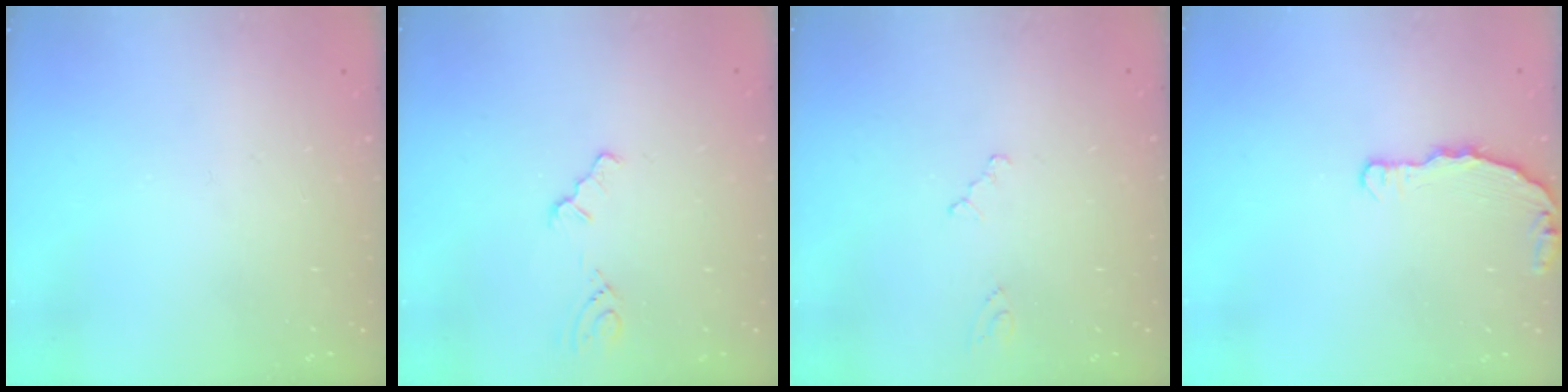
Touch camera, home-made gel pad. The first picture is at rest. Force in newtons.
{"total": 1.9, "press": 1.9, "slide": 0.3}
{"total": 0.0}
{"total": 4.3, "press": 4.3, "slide": 0.4}